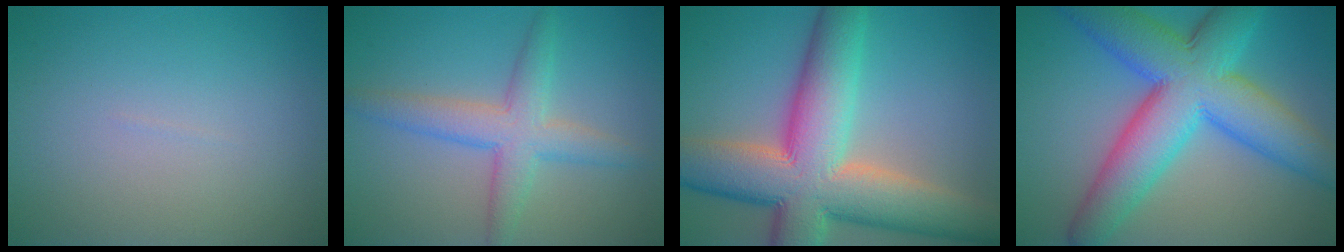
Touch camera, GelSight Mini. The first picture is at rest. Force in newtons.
{"total": 4.4, "press": 4.4, "slide": 0.1}
{"total": 13.7, "press": 13.7, "slide": 0.8}
{"total": 11.9, "press": 11.9, "slide": 0.2}